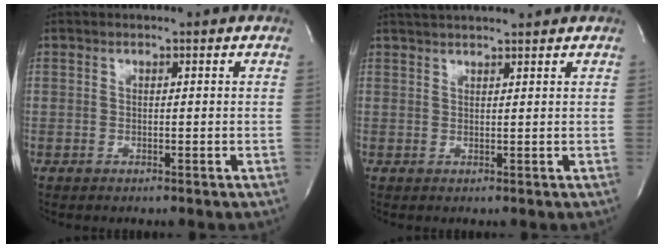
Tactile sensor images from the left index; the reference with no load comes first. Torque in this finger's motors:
{"motor_torque": [0.14, -0.49, 0.01, 0.00]}